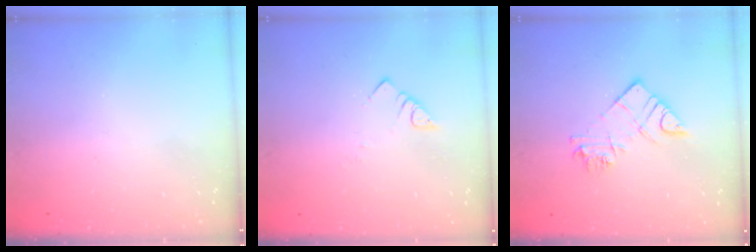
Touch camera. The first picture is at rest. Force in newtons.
{"total": 2.8, "press": 2.8, "slide": 0.2}
{"total": 10.0, "press": 9.9, "slide": 0.9}